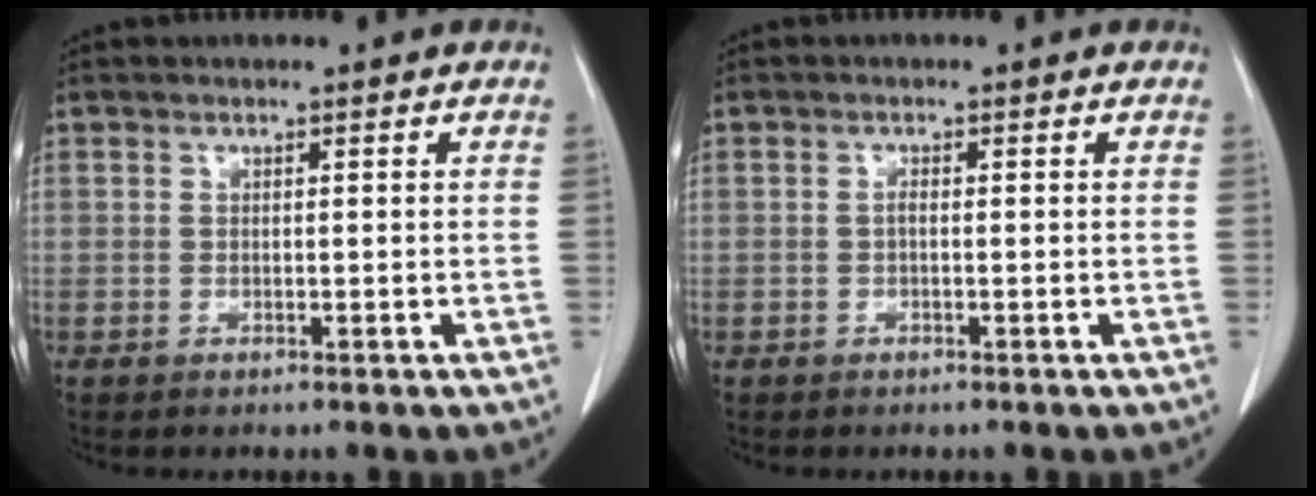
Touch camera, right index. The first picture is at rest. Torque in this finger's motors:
{"motor_torque": [0.03, 0.03, 0.00, 0.01]}